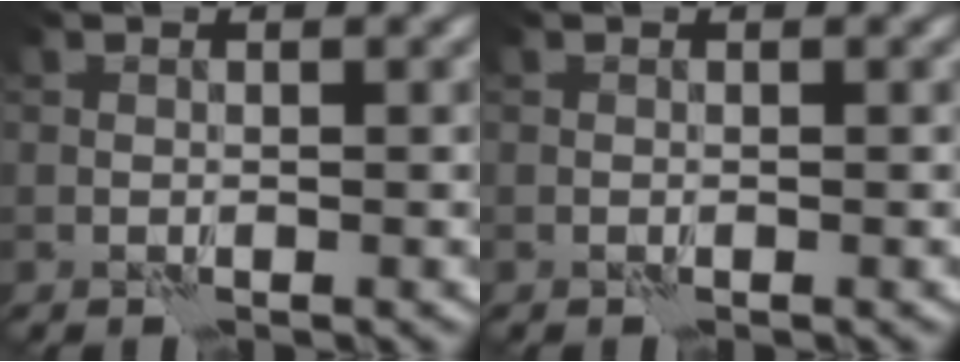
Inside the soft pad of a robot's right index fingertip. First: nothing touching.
{"total": 0.0}